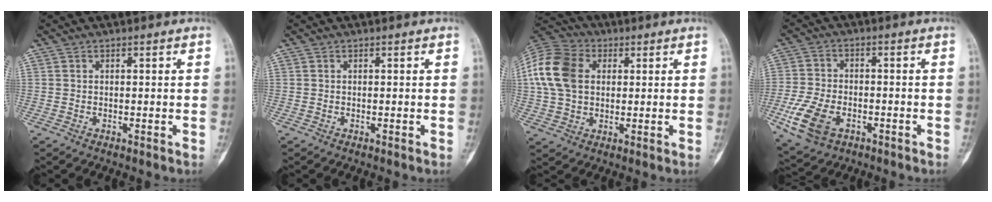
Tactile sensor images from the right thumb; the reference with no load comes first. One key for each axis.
{"total": 0.0}
{"total": 14.5, "fx": 2.6, "fy": 10.6, "fz": 9.6, "tx": -0.184, "ty": 0.019, "tz": 0.043}
{"total": 10.3, "fx": -4.1, "fy": 6.4, "fz": 6.9, "tx": -0.140, "ty": 0.008, "tz": -0.073}